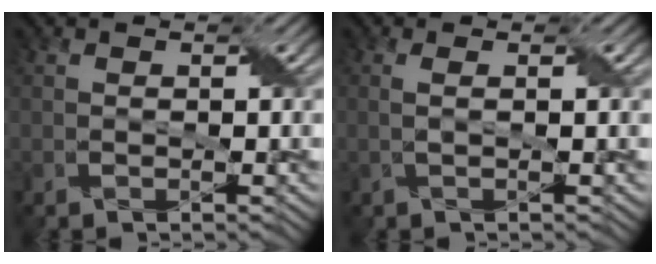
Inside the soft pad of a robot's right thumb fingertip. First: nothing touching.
{"total": 1.2, "force": [0.2, 0.3, 1.1], "torque": [-0.022, 0.008, -0.002]}